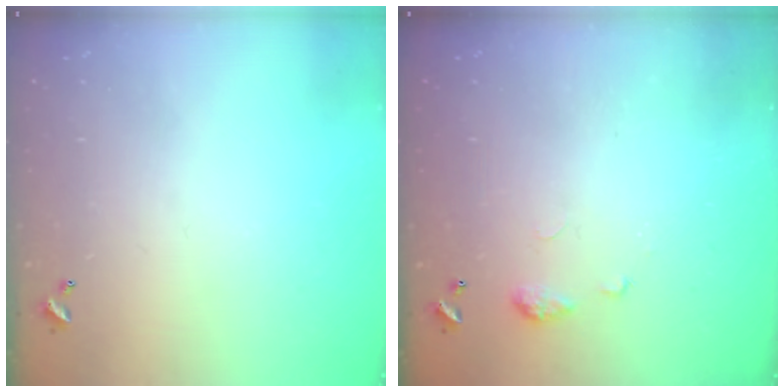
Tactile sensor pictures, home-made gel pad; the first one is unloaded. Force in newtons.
{"total": 5.4, "press": 5.3, "slide": 0.7}